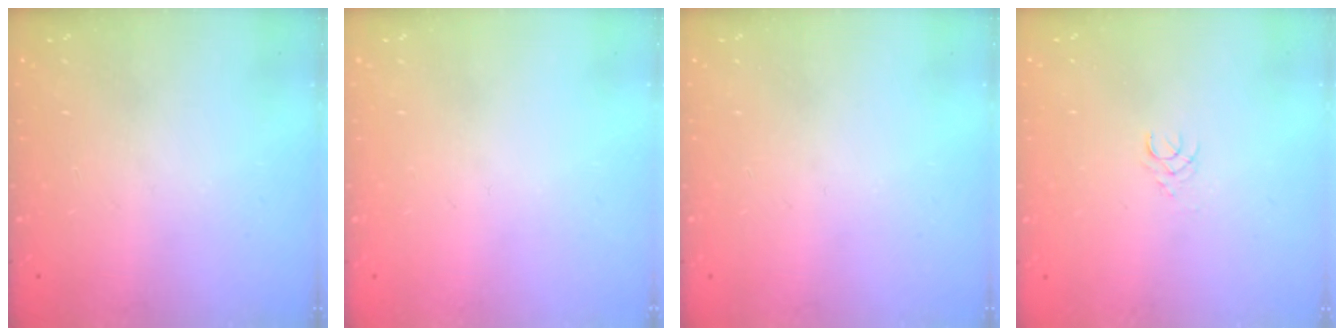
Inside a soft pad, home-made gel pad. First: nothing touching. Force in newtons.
{"total": 0.0}
{"total": 0.0}
{"total": 2.4, "press": 2.4, "slide": 0.3}